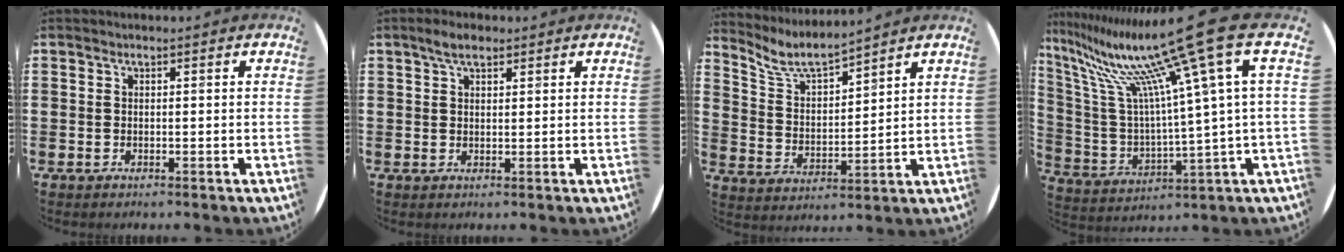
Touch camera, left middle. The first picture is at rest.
{"total": 2.9, "force": [2.2, 1.2, 1.6], "torque": [-0.026, 0.005, 0.037]}
{"total": 6.2, "force": [5.8, 0.8, 2.1], "torque": [-0.061, -0.033, 0.102]}
{"total": 19.6, "force": [13.6, 1.9, 14.0], "torque": [-0.311, -0.093, 0.214]}